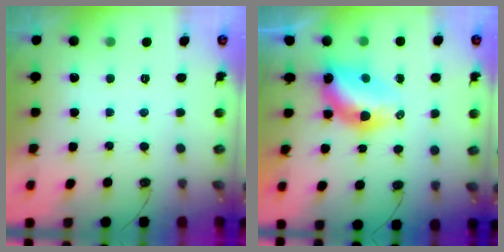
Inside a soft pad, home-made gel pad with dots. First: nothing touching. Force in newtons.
{"total": 7.7, "press": 7.7, "slide": 0.5}